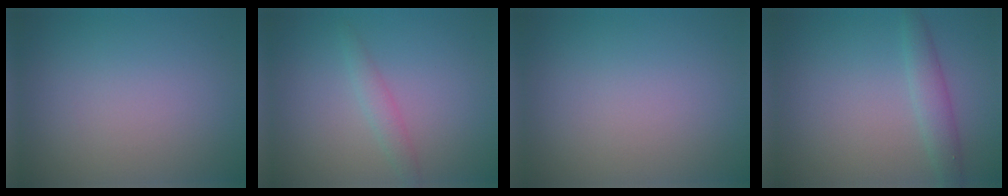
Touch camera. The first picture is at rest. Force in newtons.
{"total": 1.4, "press": 1.4, "slide": 0.0}
{"total": 0.0}
{"total": 2.3, "press": 2.3, "slide": 0.1}